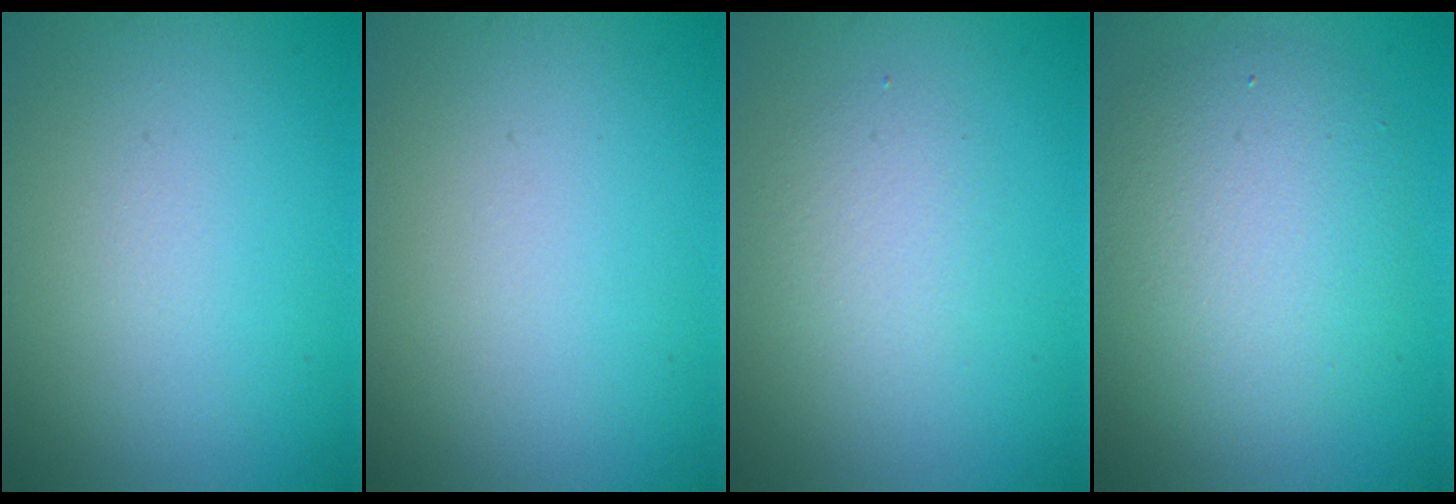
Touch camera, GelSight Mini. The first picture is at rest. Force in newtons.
{"total": 0.0}
{"total": 2.0, "press": 2.0, "slide": 0.1}
{"total": 6.0, "press": 6.0, "slide": 0.3}